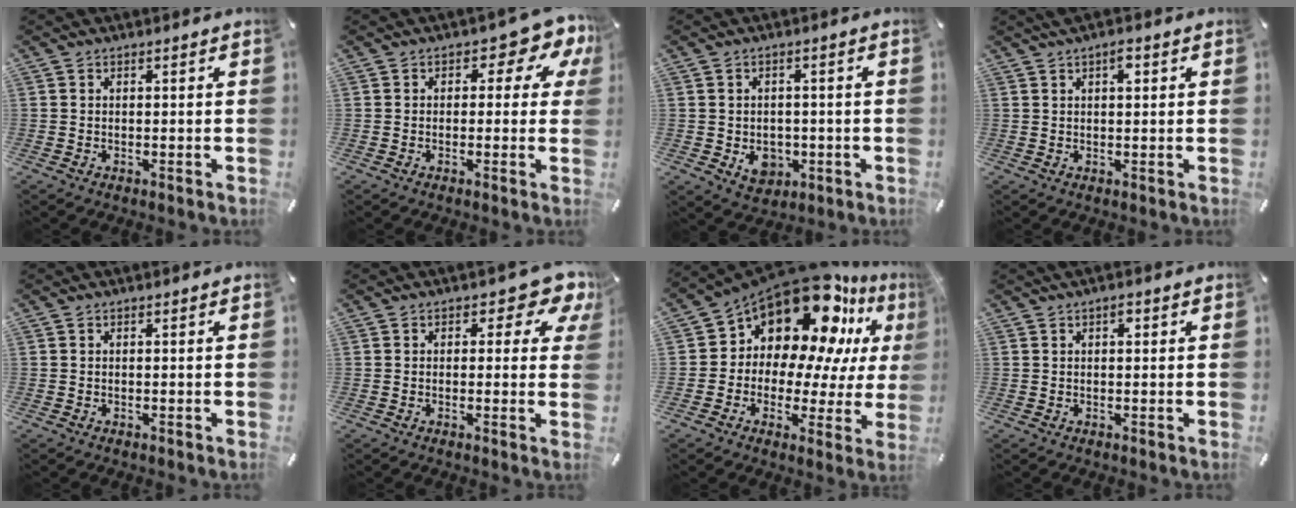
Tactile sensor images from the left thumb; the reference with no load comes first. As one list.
[{"total": 6.7, "force": [2.3, 3.8, 5.0], "torque": [-0.062, -0.011, 0.034]}, {"total": 5.9, "force": [-1.3, 5.1, 2.8], "torque": [-0.021, 0.000, -0.023]}, {"total": 3.0, "force": [1.3, 1.2, 2.4], "torque": [-0.043, 0.004, 0.019]}, {"total": 0.0}, {"total": 6.9, "force": [3.5, 3.6, 4.8], "torque": [-0.046, -0.021, 0.051]}, {"total": 18.2, "force": [11.9, 10.0, 9.5], "torque": [-0.180, -0.114, 0.198]}, {"total": 1.7, "force": [0.6, 0.9, 1.4], "torque": [-0.020, 0.002, 0.008]}]